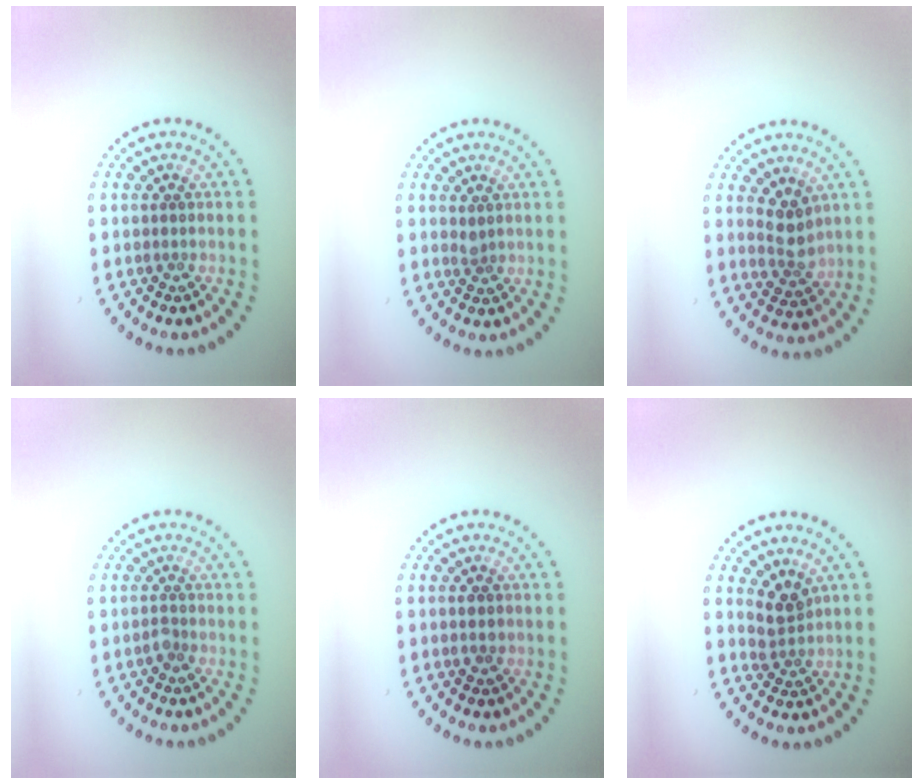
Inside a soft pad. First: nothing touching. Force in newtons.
{"total": 0.7, "press": 0.6, "slide": 0.3}
{"total": 2.5, "press": 2.3, "slide": 0.9}
{"total": 0.8, "press": 0.6, "slide": 0.6}
{"total": 1.3, "press": 1.3, "slide": 0.1}
{"total": 2.3, "press": 1.8, "slide": 1.4}